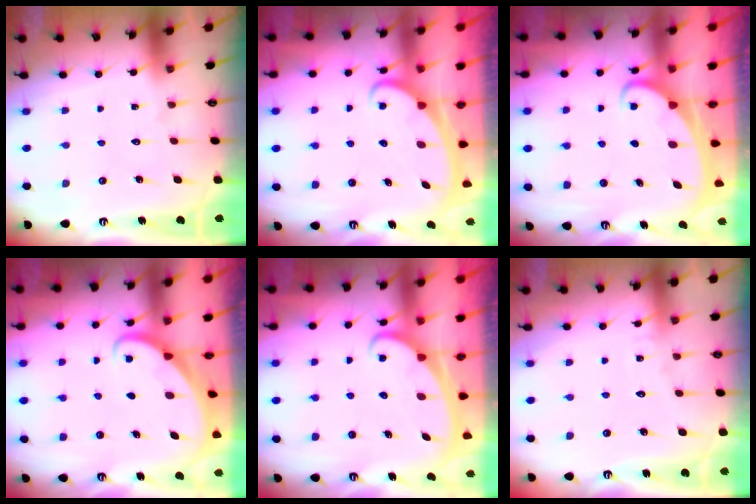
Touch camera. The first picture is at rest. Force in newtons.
{"total": 2.3, "press": 2.3, "slide": 0.3}
{"total": 2.1, "press": 2.1, "slide": 0.3}
{"total": 2.1, "press": 2.1, "slide": 0.2}
{"total": 2.1, "press": 2.1, "slide": 0.3}
{"total": 3.7, "press": 3.7, "slide": 0.4}